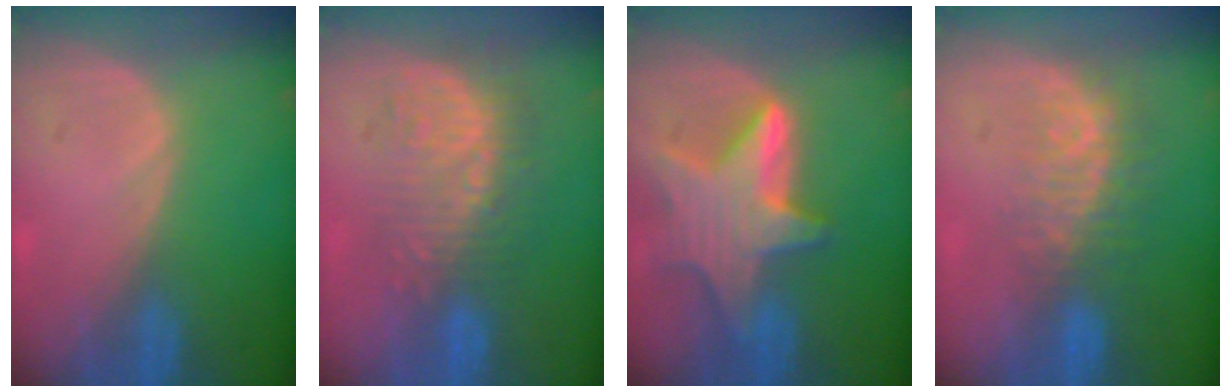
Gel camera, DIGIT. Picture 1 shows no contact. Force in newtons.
{"total": 9.0, "press": 8.4, "slide": 3.3}
{"total": 9.0, "press": 9.0, "slide": 0.6}
{"total": 8.1, "press": 7.0, "slide": 4.2}